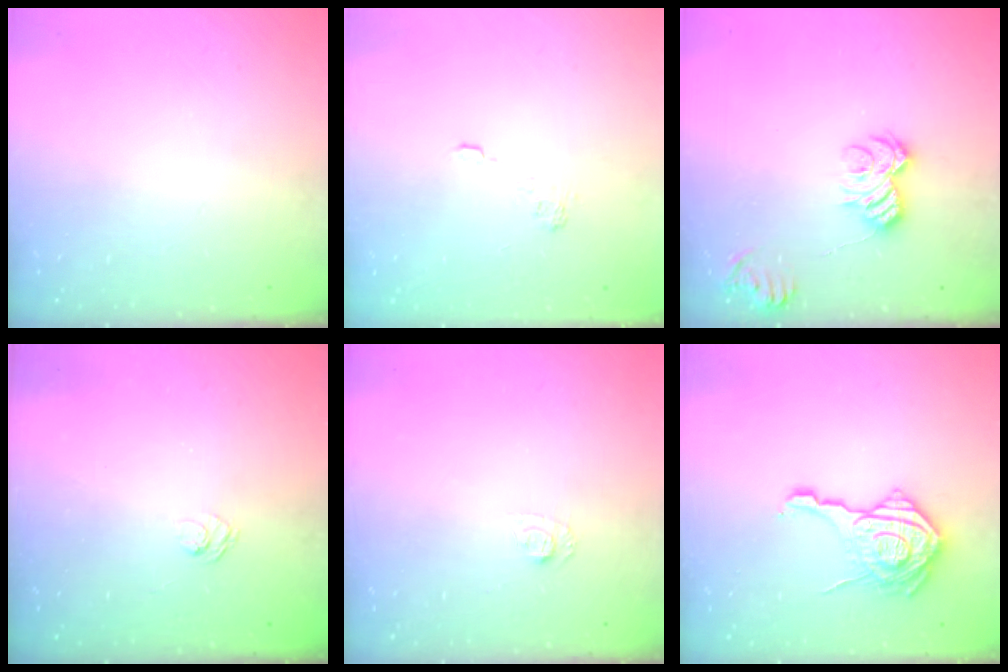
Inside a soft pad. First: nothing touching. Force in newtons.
{"total": 2.3, "press": 1.8, "slide": 1.3}
{"total": 8.6, "press": 8.6, "slide": 0.0}
{"total": 2.4, "press": 2.0, "slide": 1.3}
{"total": 5.5, "press": 5.4, "slide": 0.6}
{"total": 16.6, "press": 16.6, "slide": 1.2}